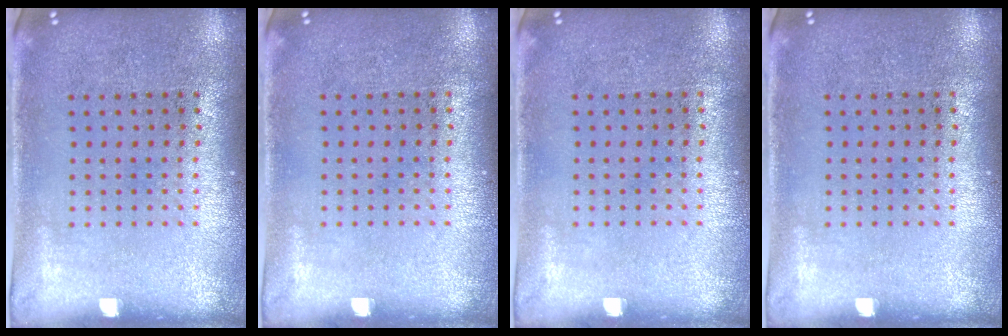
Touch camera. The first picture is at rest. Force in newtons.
{"total": 0.0}
{"total": 0.0}
{"total": 0.0}